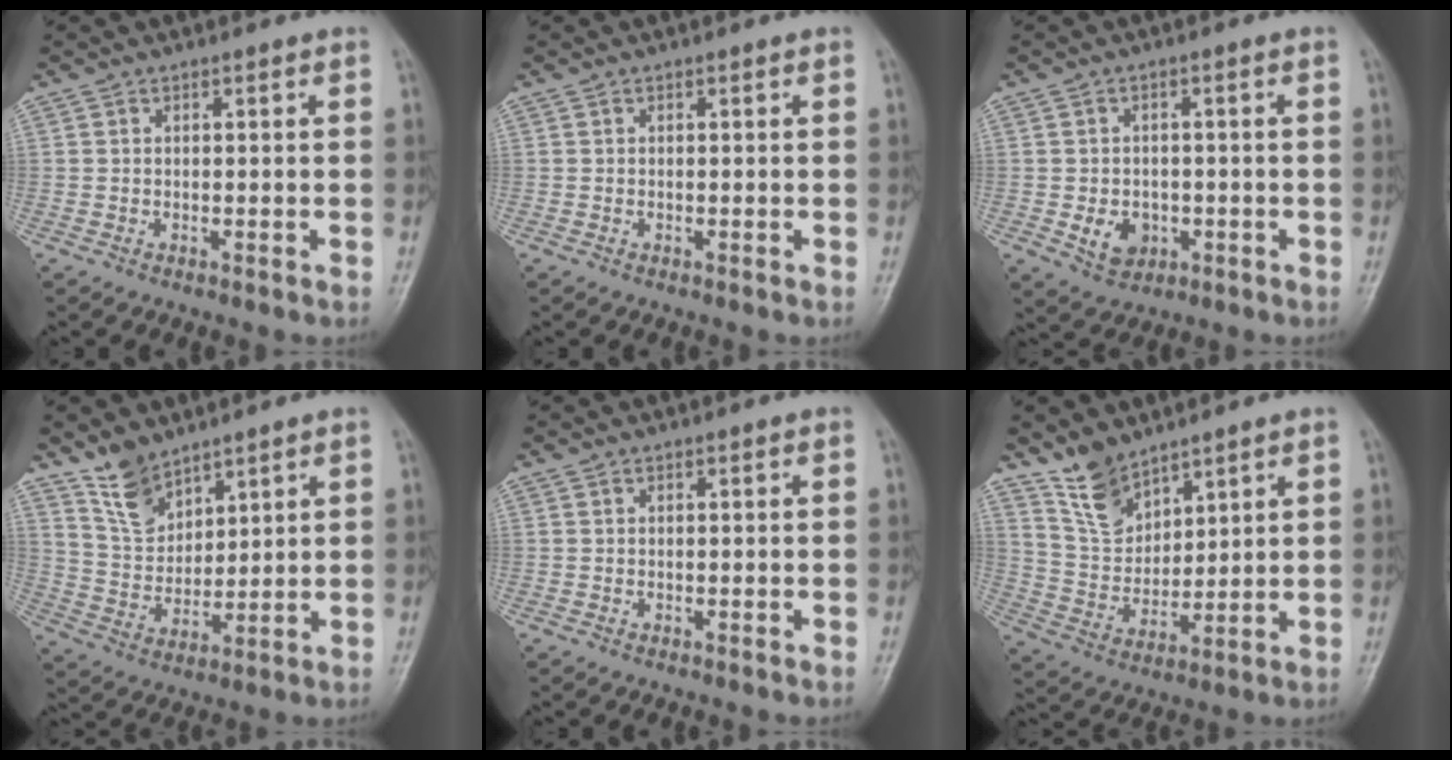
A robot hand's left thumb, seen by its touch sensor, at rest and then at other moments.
{"total": 0.0}
{"total": 5.2, "force": [-1.4, 4.1, 2.8], "torque": [-0.026, 0.005, -0.013]}
{"total": 7.9, "force": [6.1, 4.0, 3.0], "torque": [-0.034, -0.043, 0.130]}
{"total": 0.0}
{"total": 8.5, "force": [6.7, 4.2, 3.1], "torque": [-0.038, -0.047, 0.143]}